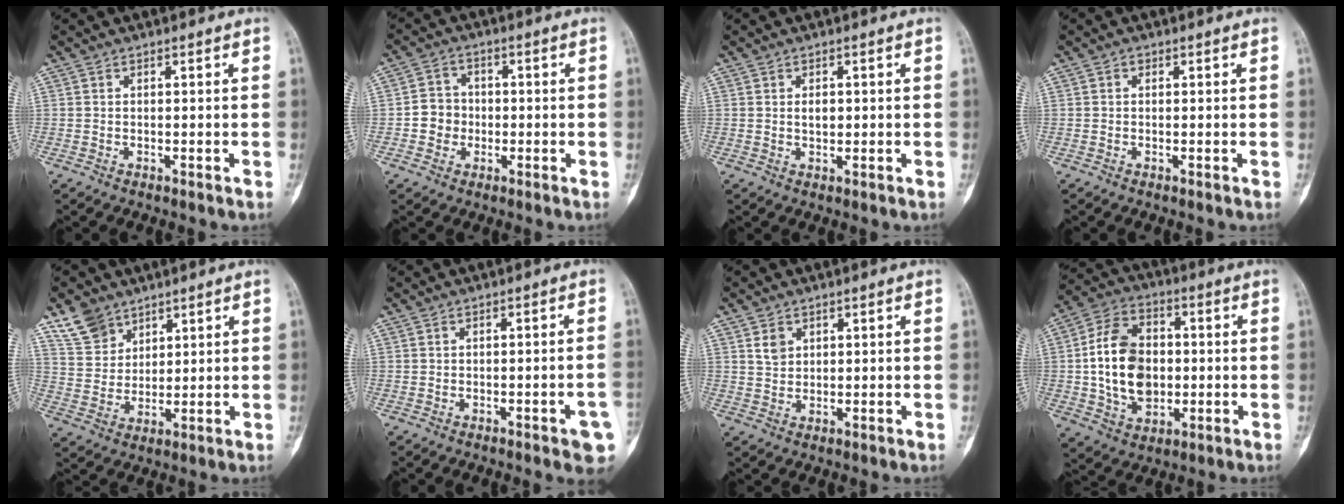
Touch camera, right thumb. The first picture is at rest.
{"total": 5.2, "force": [-0.9, 4.8, 1.7], "torque": [-0.002, 0.013, -0.023]}
{"total": 2.1, "force": [0.3, 1.3, 1.6], "torque": [-0.016, -0.001, 0.005]}
{"total": 0.7, "force": [0.1, 0.6, 0.2], "torque": [0.005, 0.003, 0.000]}
{"total": 7.8, "force": [5.6, 5.0, 2.0], "torque": [-0.022, -0.025, 0.120]}
{"total": 5.4, "force": [-2.4, 1.3, 4.7], "torque": [-0.048, 0.009, -0.026]}
{"total": 3.1, "force": [1.5, 2.3, 1.4], "torque": [-0.013, -0.008, 0.031]}
{"total": 15.4, "force": [-0.2, 10.9, 10.9], "torque": [-0.174, 0.014, -0.001]}